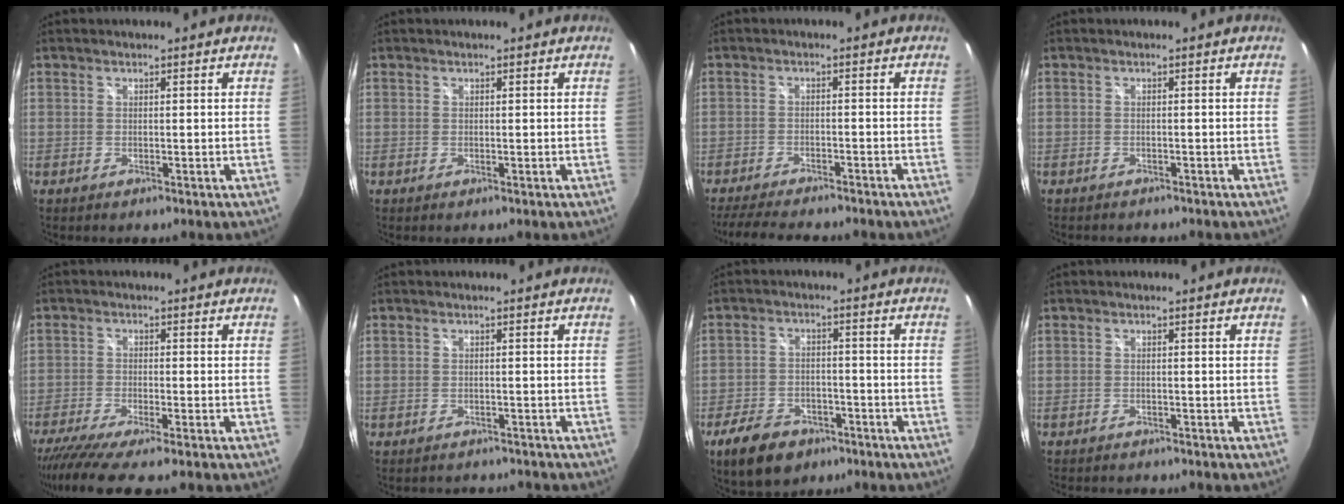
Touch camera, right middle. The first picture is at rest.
{"total": 0.0}
{"total": 10.2, "force": [-9.1, 1.4, 4.4], "torque": [-0.103, -0.017, -0.142]}
{"total": 2.4, "force": [-2.2, 0.7, 0.6], "torque": [-0.012, -0.010, -0.031]}
{"total": 9.1, "force": [-7.6, 0.0, 5.0], "torque": [-0.113, -0.038, -0.129]}
{"total": 5.2, "force": [-4.7, 1.8, 1.2], "torque": [-0.022, -0.005, -0.059]}
{"total": 11.0, "force": [-7.1, 6.5, 5.3], "torque": [-0.135, 0.001, -0.114]}
{"total": 4.2, "force": [-3.9, 1.0, 1.2], "torque": [-0.029, -0.011, -0.058]}